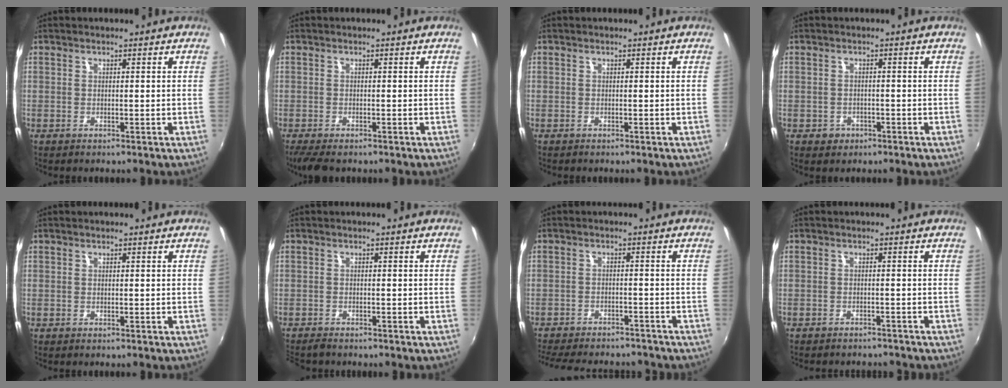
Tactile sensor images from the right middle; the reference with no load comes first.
{"total": 4.7, "force": [-3.6, 1.3, 2.8], "torque": [-0.064, -0.025, -0.063]}
{"total": 0.0}
{"total": 2.4, "force": [-1.1, 2.1, 0.7], "torque": [-0.017, 0.001, -0.014]}
{"total": 0.0}
{"total": 3.0, "force": [-2.9, 0.6, 0.8], "torque": [-0.029, -0.016, -0.055]}
{"total": 16.6, "force": [-14.2, 5.4, 6.7], "torque": [-0.150, -0.013, -0.198]}
{"total": 6.1, "force": [-5.6, 1.8, 1.8], "torque": [-0.049, -0.012, -0.077]}